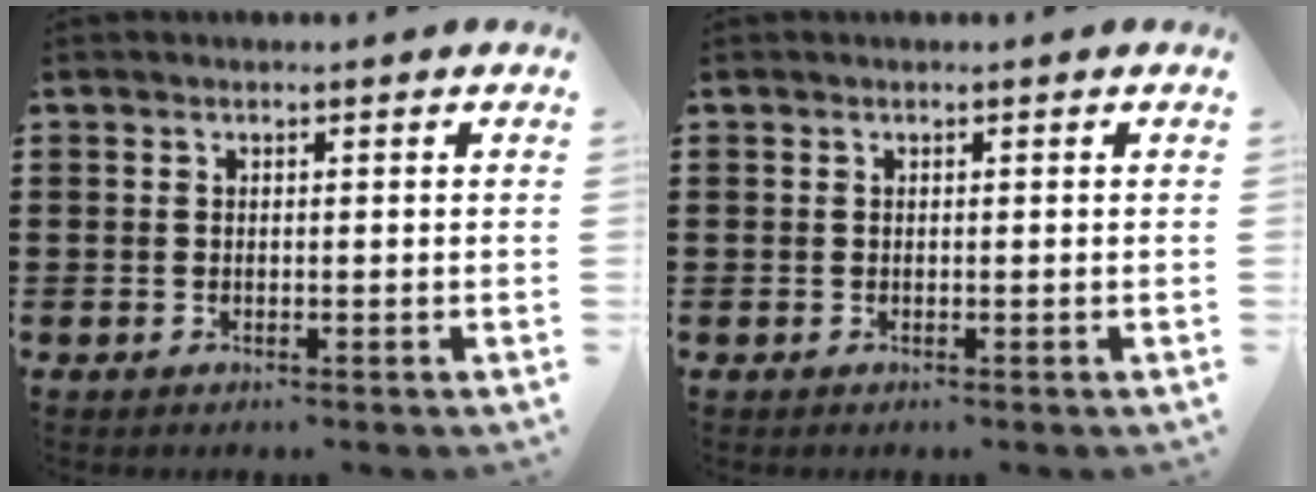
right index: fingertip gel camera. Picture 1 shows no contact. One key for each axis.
{"total": 0.0}